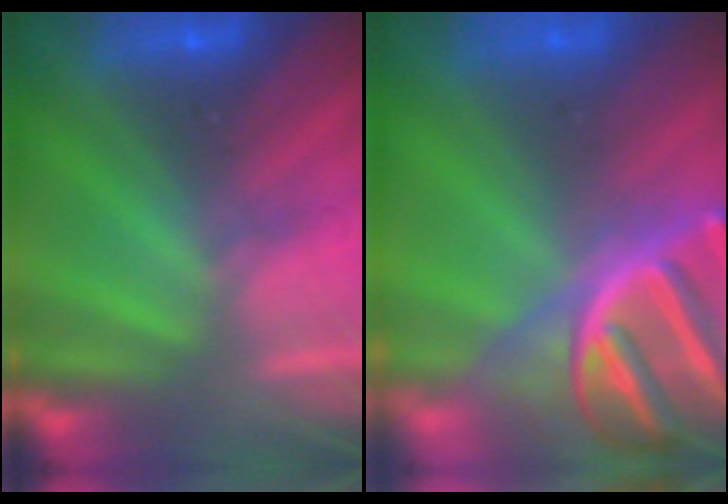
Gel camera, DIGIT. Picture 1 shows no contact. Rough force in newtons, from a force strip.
{"total": 9.0}